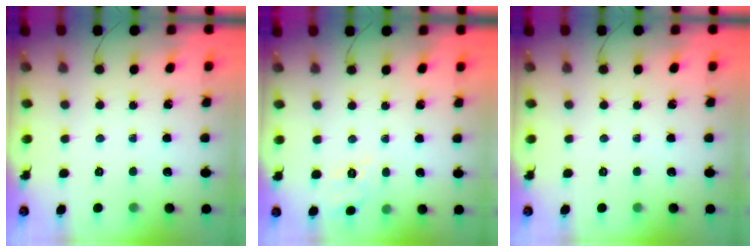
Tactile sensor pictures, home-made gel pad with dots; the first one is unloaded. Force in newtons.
{"total": 7.6, "press": 7.3, "slide": 1.8}
{"total": 0.0}